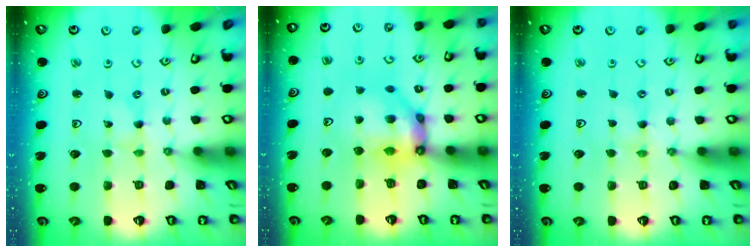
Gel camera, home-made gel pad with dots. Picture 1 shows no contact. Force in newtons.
{"total": 10.0, "press": 10.0, "slide": 0.4}
{"total": 1.1, "press": 1.0, "slide": 0.4}